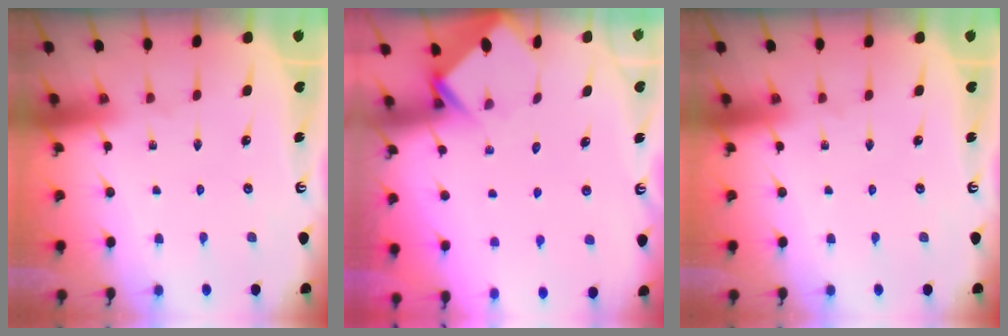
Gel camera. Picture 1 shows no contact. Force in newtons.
{"total": 3.6, "press": 3.6, "slide": 0.2}
{"total": 0.0}